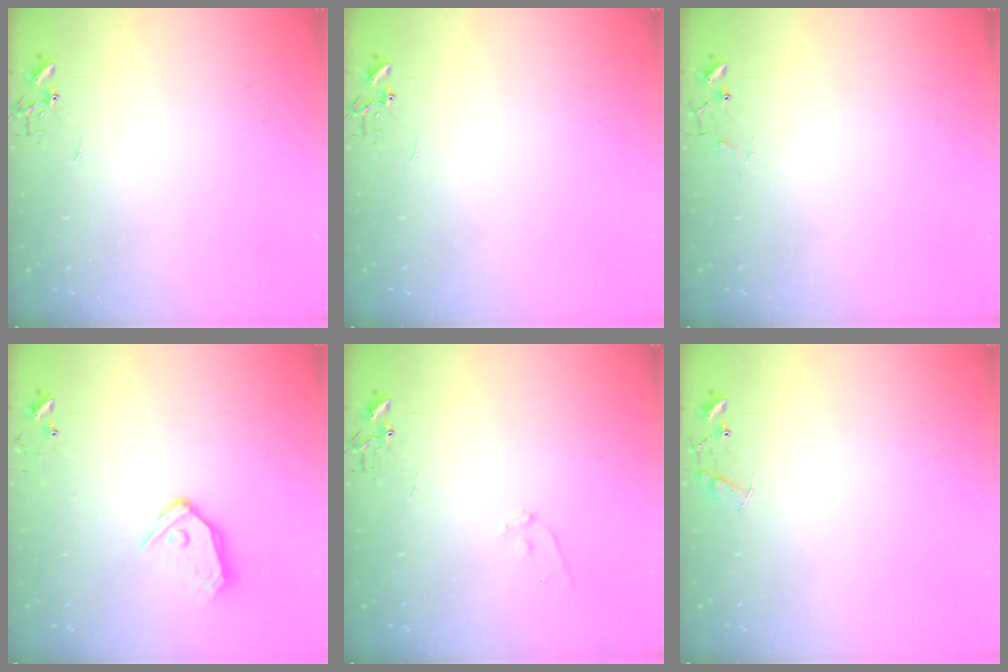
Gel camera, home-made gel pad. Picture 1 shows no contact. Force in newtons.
{"total": 0.0}
{"total": 5.7, "press": 5.7, "slide": 0.2}
{"total": 11.6, "press": 11.6, "slide": 1.4}
{"total": 7.1, "press": 7.0, "slide": 0.7}
{"total": 8.1, "press": 8.1, "slide": 0.5}